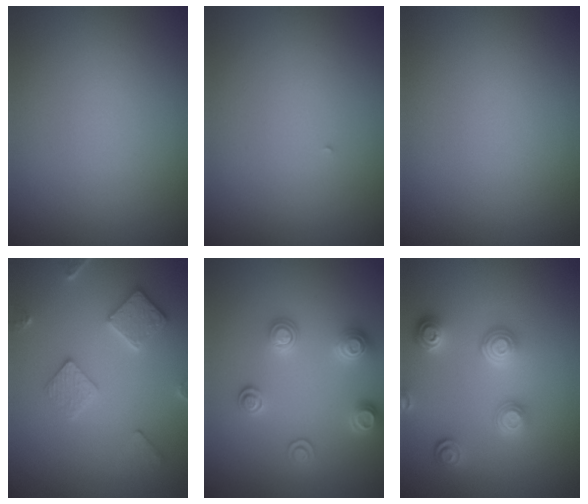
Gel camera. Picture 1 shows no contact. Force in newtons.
{"total": 0.0}
{"total": 0.0}
{"total": 3.3, "press": 3.1, "slide": 0.9}
{"total": 2.9, "press": 2.9, "slide": 0.2}
{"total": 3.9, "press": 3.2, "slide": 2.2}